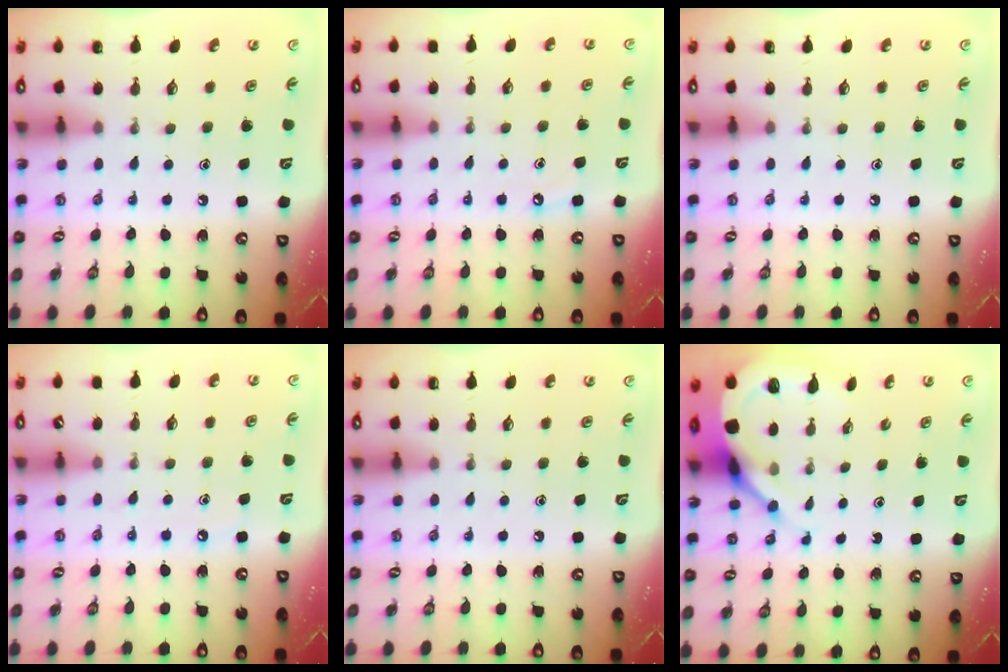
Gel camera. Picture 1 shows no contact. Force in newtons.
{"total": 3.5, "press": 3.5, "slide": 0.5}
{"total": 0.0}
{"total": 5.5, "press": 5.5, "slide": 0.7}
{"total": 0.0}
{"total": 8.1, "press": 8.0, "slide": 0.9}